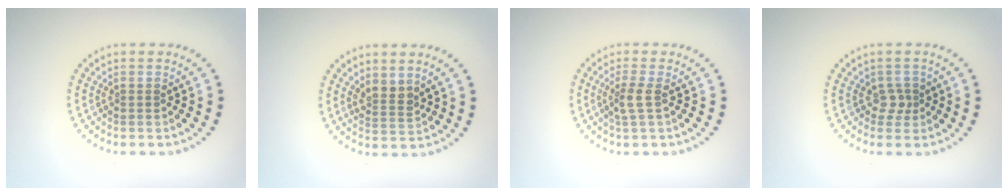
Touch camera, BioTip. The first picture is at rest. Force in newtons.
{"total": 2.1, "press": 1.7, "slide": 1.2}
{"total": 1.7, "press": 1.4, "slide": 1.0}
{"total": 1.4, "press": 1.1, "slide": 0.7}